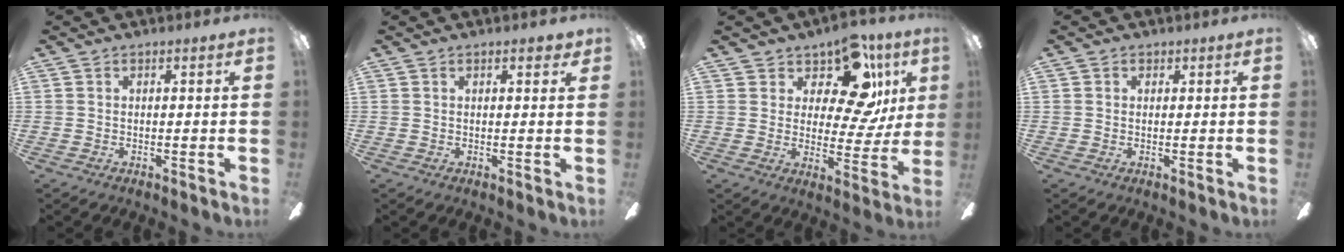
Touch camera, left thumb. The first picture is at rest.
{"total": 2.3, "force": [1.4, 0.7, 1.7], "torque": [-0.012, -0.005, 0.018]}
{"total": 13.4, "force": [8.8, 6.1, 8.1], "torque": [-0.133, -0.058, 0.155]}
{"total": 0.9, "force": [0.4, 0.8, 0.1], "torque": [0.006, -0.001, 0.007]}